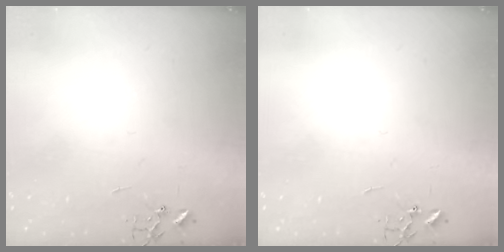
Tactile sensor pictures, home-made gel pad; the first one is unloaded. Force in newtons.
{"total": 0.0}